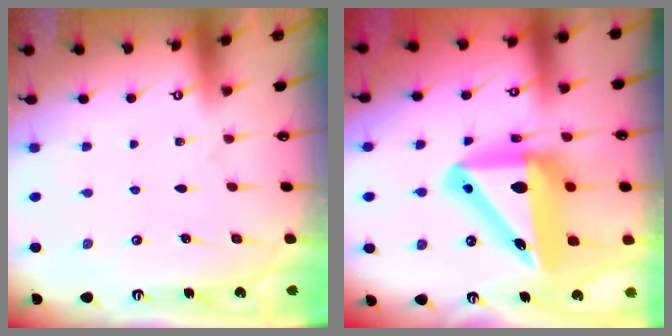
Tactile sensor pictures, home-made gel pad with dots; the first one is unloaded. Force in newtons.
{"total": 18.3, "press": 17.8, "slide": 4.1}